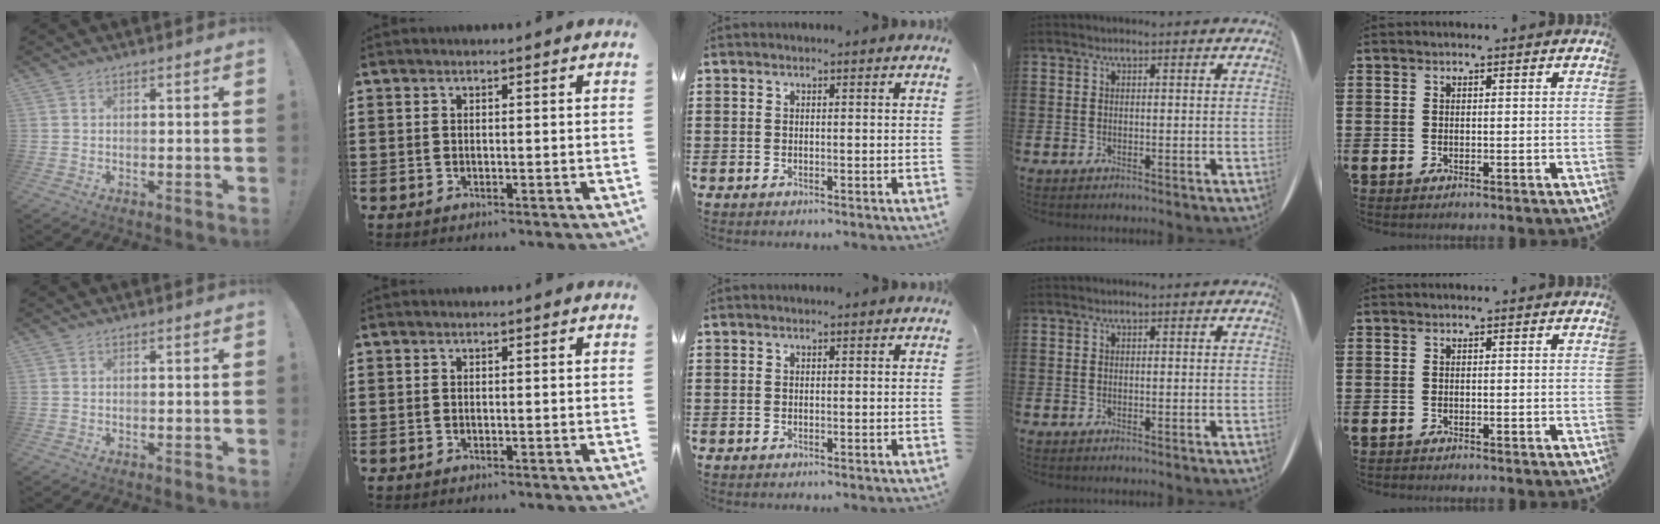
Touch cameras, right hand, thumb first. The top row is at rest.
{}